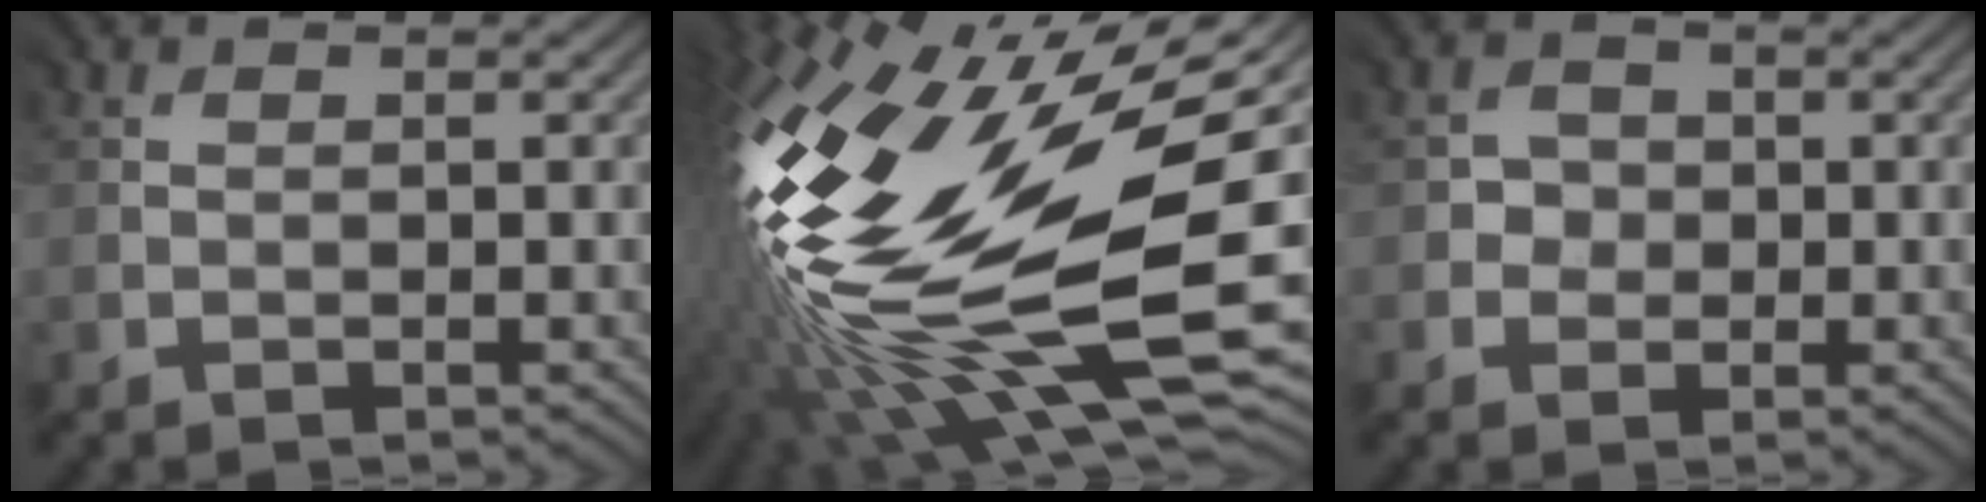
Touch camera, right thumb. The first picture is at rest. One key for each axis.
{"total": 20.7, "fx": 1.2, "fy": 9.7, "fz": 18.2, "tx": -0.381, "ty": -0.041, "tz": 0.030}
{"total": 2.2, "fx": -0.4, "fy": 2.1, "fz": 0.2, "tx": 0.001, "ty": 0.001, "tz": -0.012}